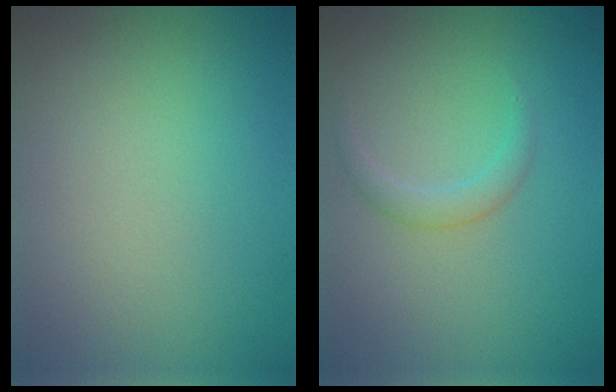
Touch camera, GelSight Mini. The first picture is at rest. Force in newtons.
{"total": 1.4, "press": 1.4, "slide": 0.1}